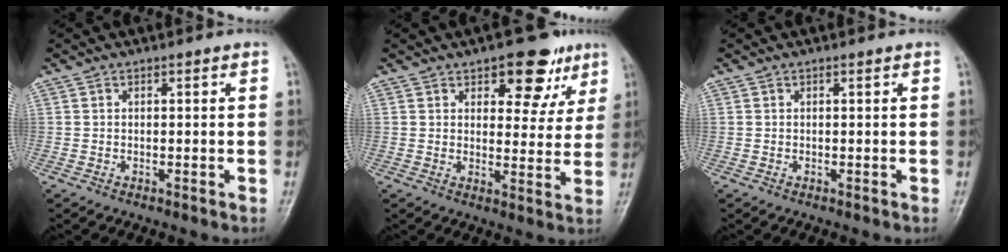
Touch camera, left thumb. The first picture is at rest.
{"total": 10.5, "force": [5.9, 5.6, 6.7], "torque": [-0.039, -0.024, 0.075]}
{"total": 0.0}